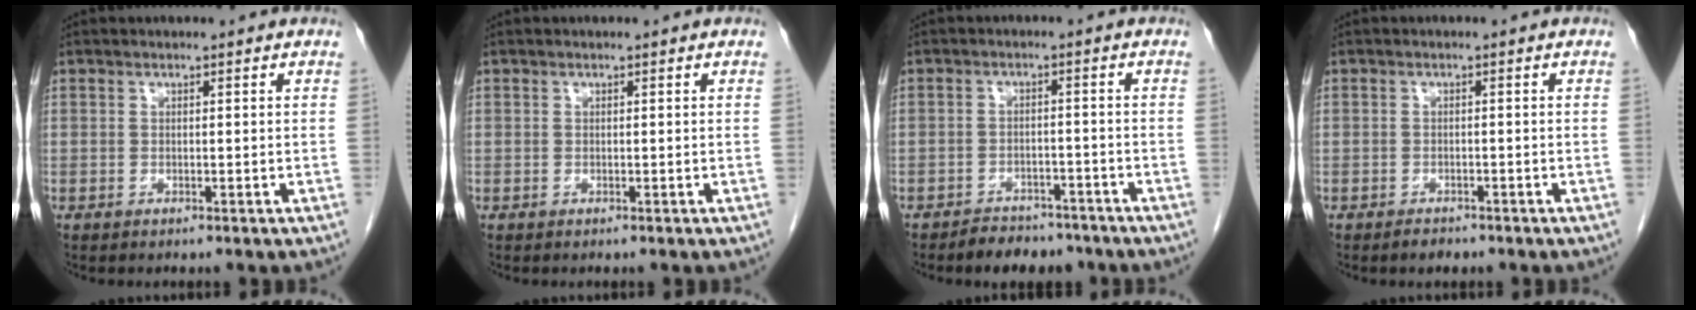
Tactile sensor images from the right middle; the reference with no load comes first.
{"total": 0.0}
{"total": 5.8, "force": [-4.9, 2.7, 1.5], "torque": [-0.019, 0.005, -0.070]}
{"total": 1.6, "force": [-1.3, 0.7, 0.6], "torque": [-0.013, 0.000, -0.015]}